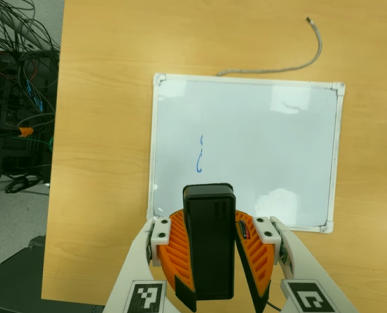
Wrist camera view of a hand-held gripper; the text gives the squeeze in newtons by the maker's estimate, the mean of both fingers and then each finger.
{"total": 11.1, "left": 10.7, "right": 11.5}